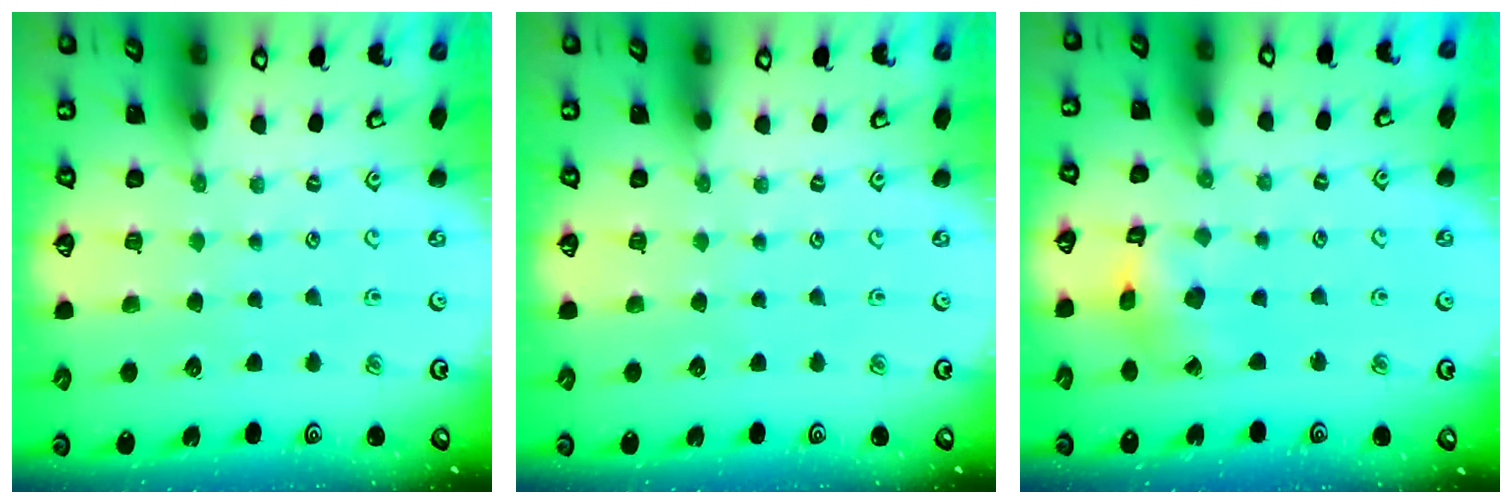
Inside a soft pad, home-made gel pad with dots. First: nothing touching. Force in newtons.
{"total": 0.0}
{"total": 8.7, "press": 8.7, "slide": 0.9}